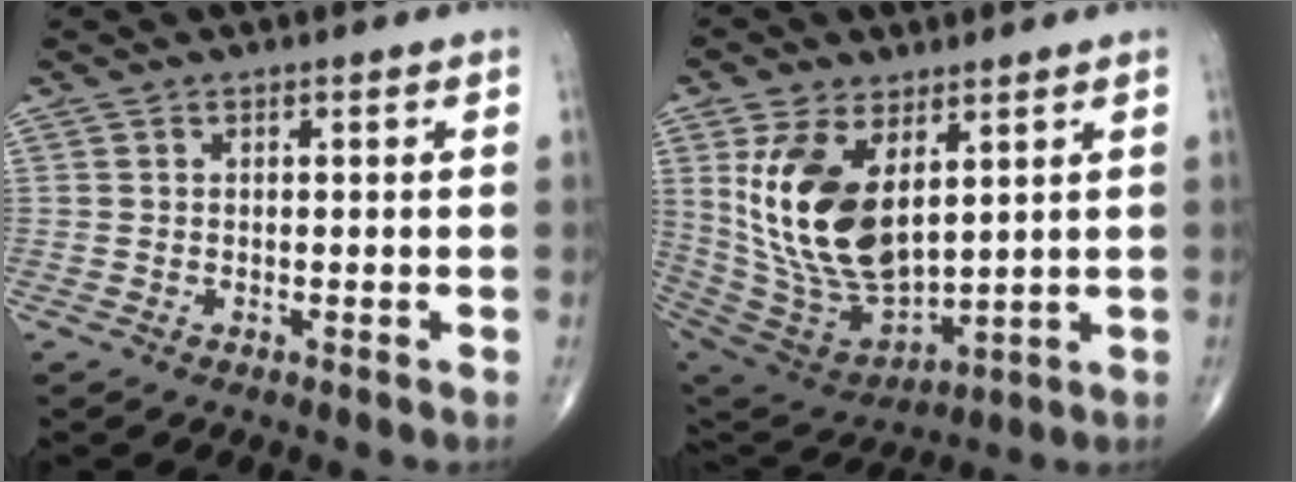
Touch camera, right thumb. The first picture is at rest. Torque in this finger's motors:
{"motor_torque": [-0.93, 2.15, 0.26, -0.06, 0.28]}